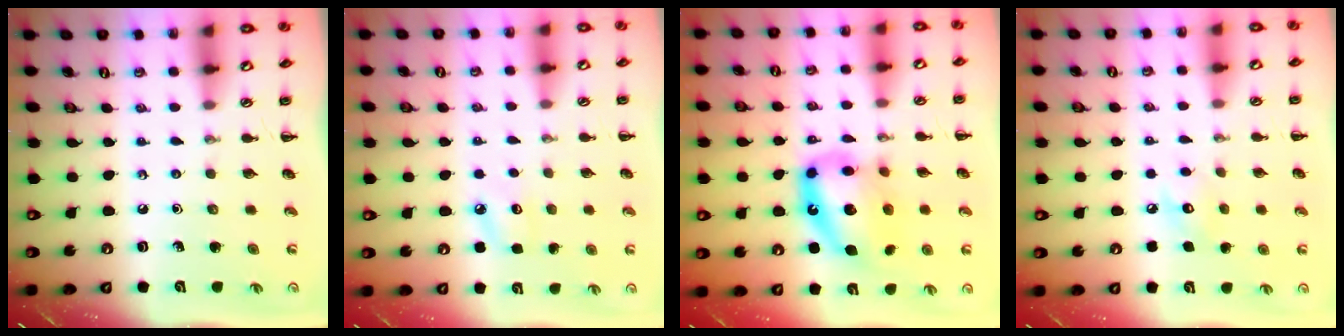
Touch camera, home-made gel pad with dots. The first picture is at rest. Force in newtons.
{"total": 6.8, "press": 6.5, "slide": 2.0}
{"total": 15.3, "press": 14.8, "slide": 3.9}
{"total": 6.0, "press": 5.9, "slide": 1.0}